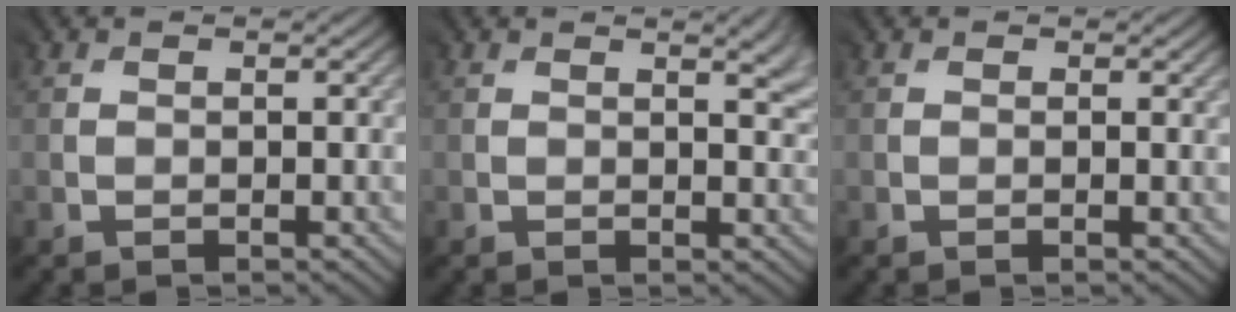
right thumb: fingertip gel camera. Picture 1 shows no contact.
{"total": 3.4, "force": [1.2, 1.0, 3.1], "torque": [-0.034, 0.002, 0.017]}
{"total": 0.7, "force": [0.2, 0.3, 0.6], "torque": [-0.012, -0.001, 0.001]}